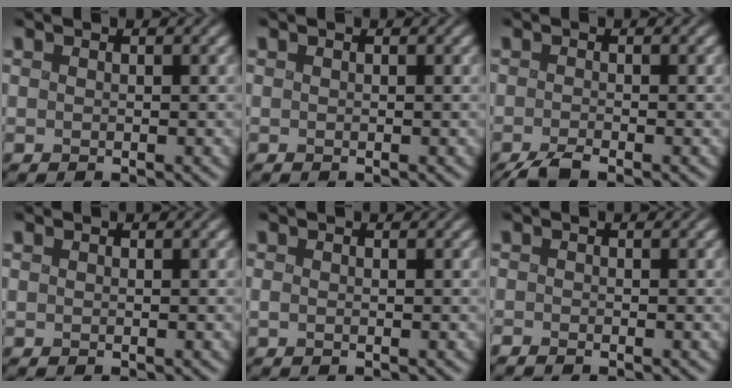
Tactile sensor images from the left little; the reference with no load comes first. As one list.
[{"total": 0.0}, {"total": 2.2, "force": [-1.9, 0.2, 1.0], "torque": [-0.019, -0.005, -0.042]}, {"total": 0.0}, {"total": 0.0}, {"total": 0.6, "force": [-0.6, -0.1, -0.1], "torque": [0.006, 0.002, -0.013]}]